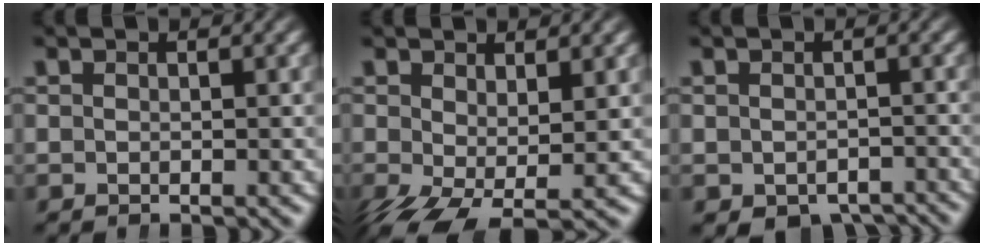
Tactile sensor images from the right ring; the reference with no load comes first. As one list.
[{"total": 4.6, "force": [-1.9, 2.3, 3.5], "torque": [-0.071, -0.036, -0.011]}, {"total": 4.6, "force": [-3.7, 2.3, 1.4], "torque": [-0.008, -0.021, -0.052]}]